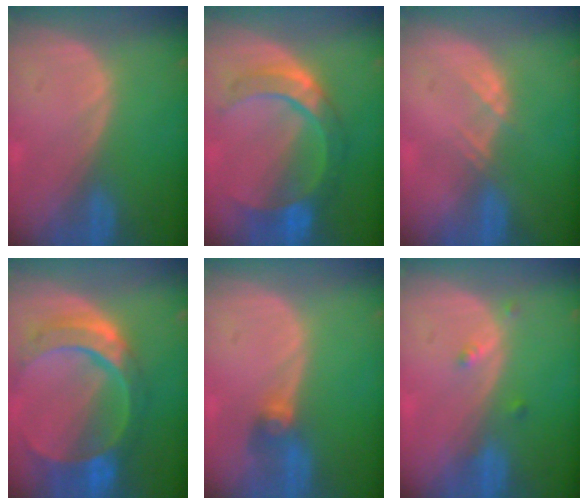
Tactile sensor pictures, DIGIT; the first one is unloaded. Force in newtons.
{"total": 7.9, "press": 7.9, "slide": 0.3}
{"total": 1.9, "press": 1.8, "slide": 0.8}
{"total": 11.1, "press": 9.4, "slide": 6.0}
{"total": 2.7, "press": 2.7, "slide": 0.1}
{"total": 1.9, "press": 1.5, "slide": 1.0}